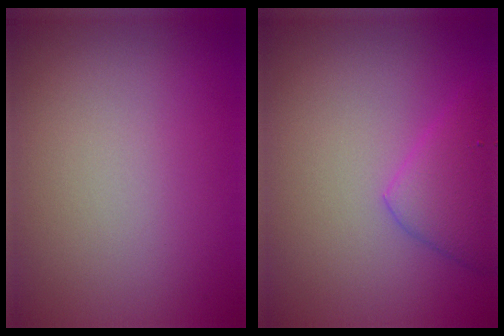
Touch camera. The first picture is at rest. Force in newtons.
{"total": 3.3, "press": 3.3, "slide": 0.2}